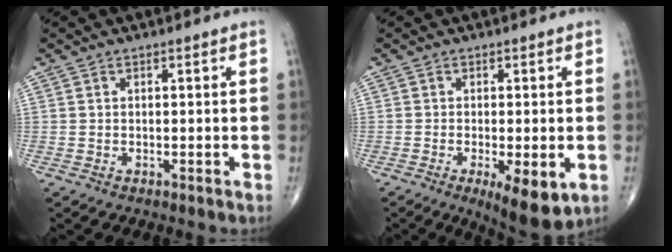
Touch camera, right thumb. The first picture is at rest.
{"total": 9.0, "force": [-3.1, 2.9, 7.9], "torque": [-0.111, -0.018, -0.042]}